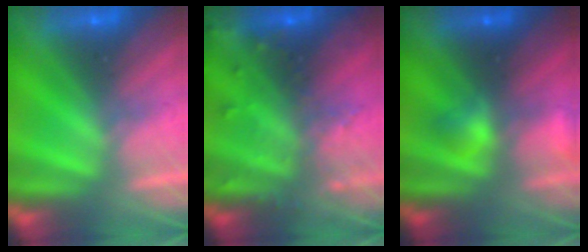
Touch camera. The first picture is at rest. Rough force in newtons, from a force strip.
{"total": 6.8}
{"total": 2.3}